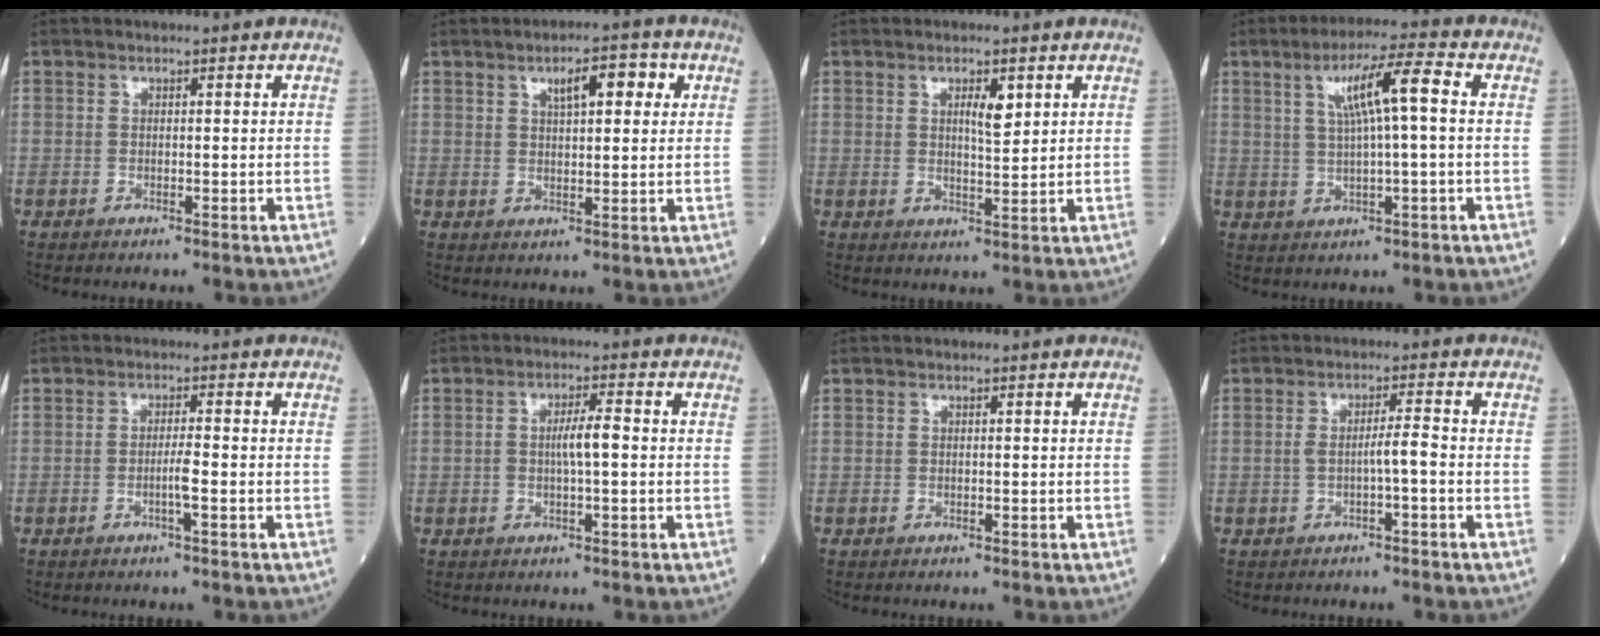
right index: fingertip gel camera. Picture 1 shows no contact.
{"total": 6.1, "force": [2.5, 1.9, 5.2], "torque": [-0.079, 0.013, 0.038]}
{"total": 3.6, "force": [1.6, 0.9, 3.1], "torque": [-0.052, -0.001, 0.026]}
{"total": 8.5, "force": [2.0, 0.3, 8.3], "torque": [-0.146, 0.014, 0.035]}
{"total": 2.4, "force": [-0.8, -0.3, 2.2], "torque": [-0.040, -0.001, -0.017]}
{"total": 3.8, "force": [-0.1, 0.5, 3.8], "torque": [-0.070, 0.006, -0.002]}
{"total": 0.0}
{"total": 2.9, "force": [-0.8, 0.0, 2.8], "torque": [-0.047, 0.006, -0.013]}